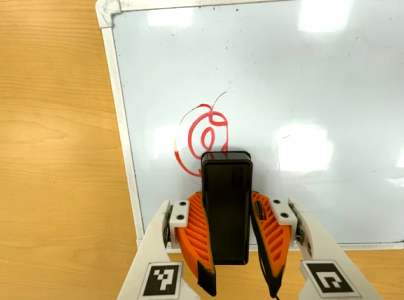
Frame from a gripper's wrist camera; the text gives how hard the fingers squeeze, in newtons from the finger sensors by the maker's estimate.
{"total": 9.1, "left": 6.8, "right": 11.4}